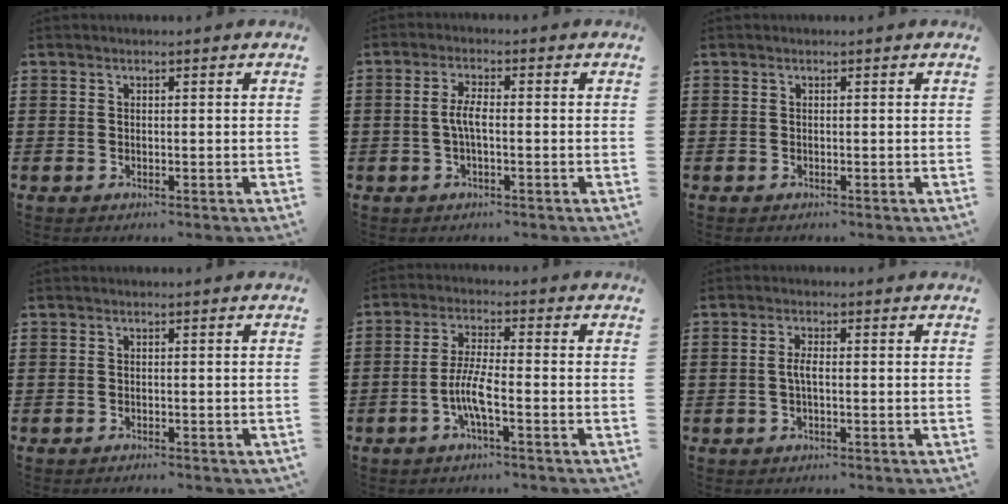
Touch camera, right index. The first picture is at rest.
{"total": 3.4, "force": [-0.6, 0.9, 3.3], "torque": [-0.081, -0.005, -0.019]}
{"total": 0.0}
{"total": 0.6, "force": [-0.5, 0.1, 0.2], "torque": [-0.006, -0.001, -0.011]}
{"total": 5.8, "force": [-2.3, 0.8, 5.3], "torque": [-0.126, -0.014, -0.051]}
{"total": 2.2, "force": [-0.4, 0.5, 2.1], "torque": [-0.047, -0.001, -0.010]}